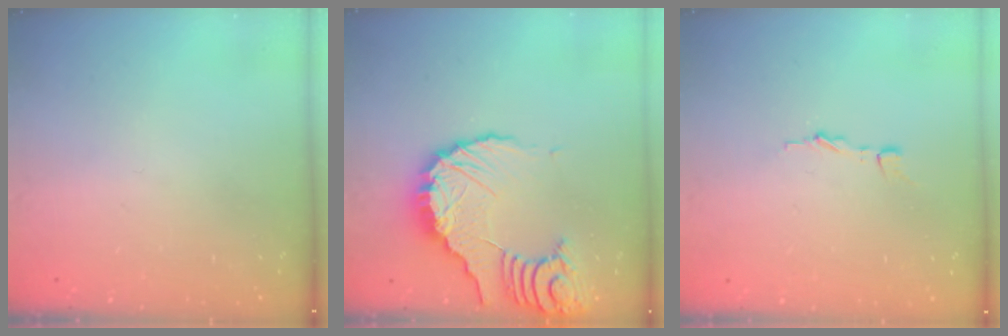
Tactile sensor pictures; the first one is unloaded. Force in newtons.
{"total": 11.8, "press": 11.7, "slide": 1.6}
{"total": 3.6, "press": 3.6, "slide": 0.3}